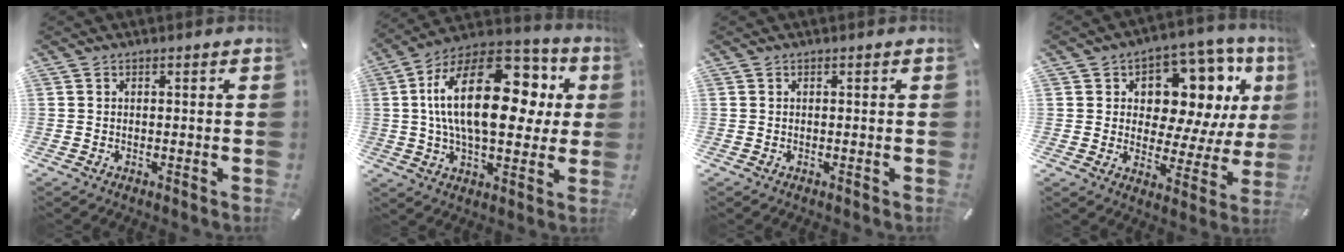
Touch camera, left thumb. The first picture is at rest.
{"total": 25.8, "force": [5.8, 13.6, 21.1], "torque": [-0.387, -0.018, 0.091]}
{"total": 0.0}
{"total": 13.4, "force": [6.7, 8.8, 7.5], "torque": [-0.098, -0.058, 0.117]}